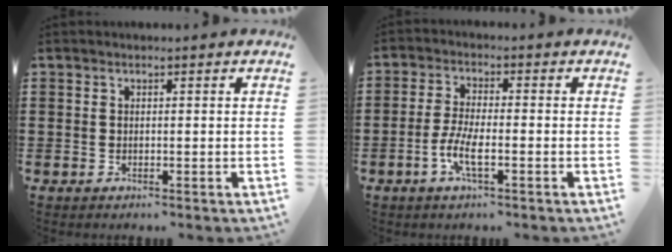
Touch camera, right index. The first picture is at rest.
{"total": 5.1, "force": [-2.1, 1.3, 4.5], "torque": [-0.102, -0.007, -0.045]}